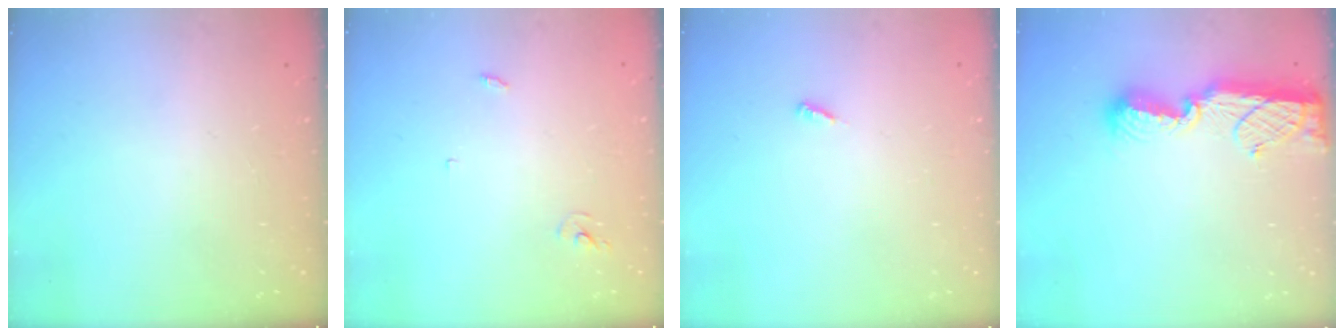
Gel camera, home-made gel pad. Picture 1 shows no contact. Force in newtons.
{"total": 2.5, "press": 2.5, "slide": 0.2}
{"total": 2.5, "press": 2.5, "slide": 0.1}
{"total": 11.0, "press": 11.0, "slide": 1.0}